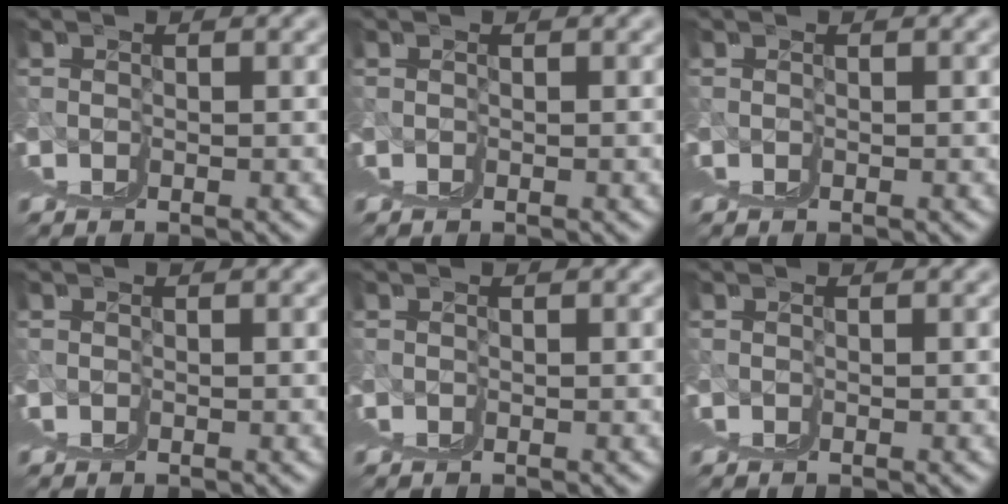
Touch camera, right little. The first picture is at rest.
{"total": 0.0}
{"total": 0.0}
{"total": 0.0}
{"total": 0.0}
{"total": 0.0}